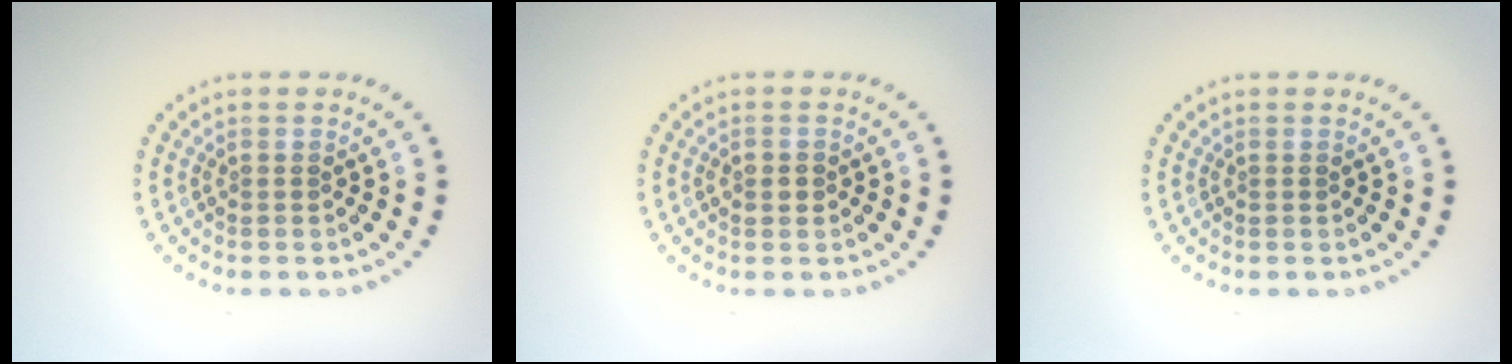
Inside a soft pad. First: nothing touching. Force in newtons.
{"total": 1.6, "press": 1.6, "slide": 0.1}
{"total": 0.0}